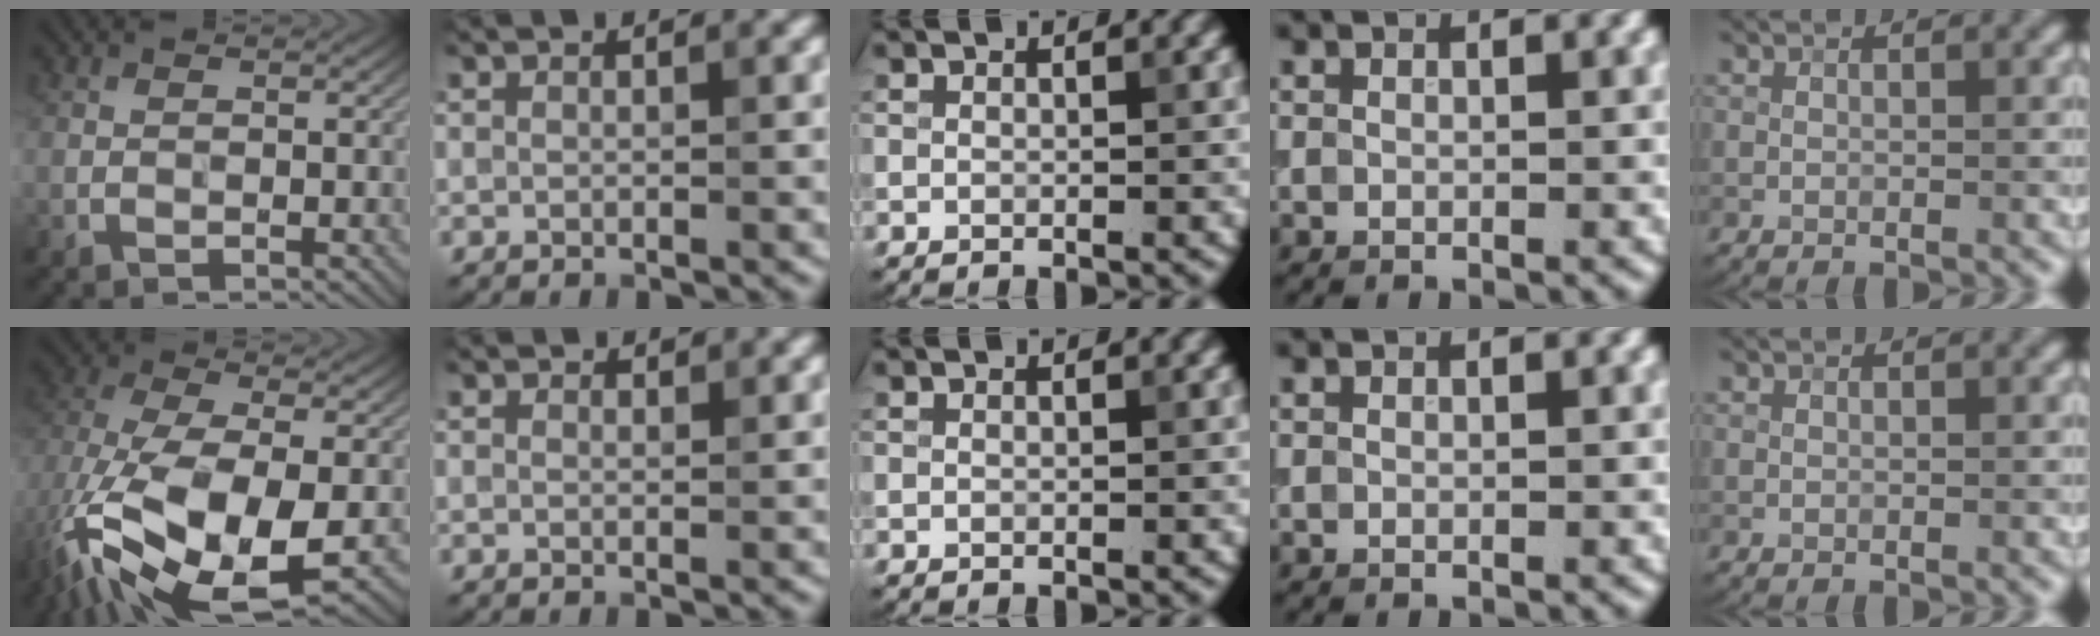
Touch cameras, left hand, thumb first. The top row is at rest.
{"thumb": {"total": 15.8, "force": [-5.0, 7.7, 12.9], "torque": [-0.293, -0.025, -0.088]}, "index": {"total": 0.7, "force": [0.6, 0.3, 0.2], "torque": [-0.001, 0.000, 0.005]}}